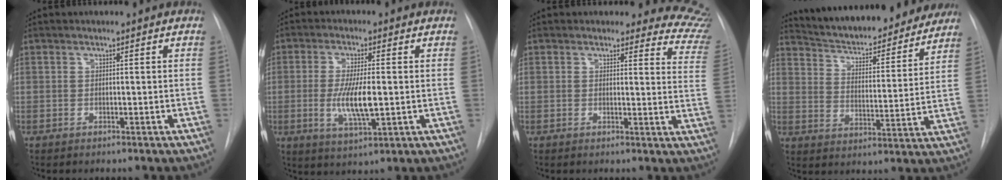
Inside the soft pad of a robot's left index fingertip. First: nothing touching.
{"total": 7.6, "force": [-0.8, 1.6, 7.3], "torque": [-0.145, -0.016, -0.014]}
{"total": 11.5, "force": [11.1, 2.9, 0.1], "torque": [0.058, -0.097, 0.065]}
{"total": 22.8, "force": [20.9, 5.2, 7.6], "torque": [-0.117, -0.018, 0.282]}